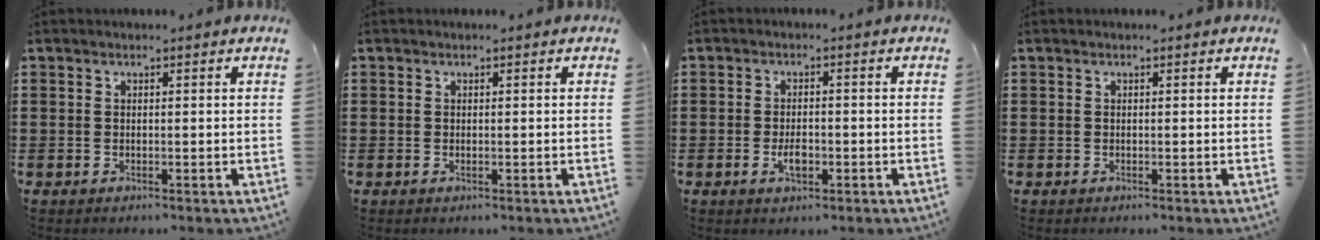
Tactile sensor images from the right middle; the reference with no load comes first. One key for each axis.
{"total": 0.0}
{"total": 3.3, "fx": -1.2, "fy": 1.4, "fz": 2.8, "tx": -0.050, "ty": -0.005, "tz": -0.023}
{"total": 0.0}